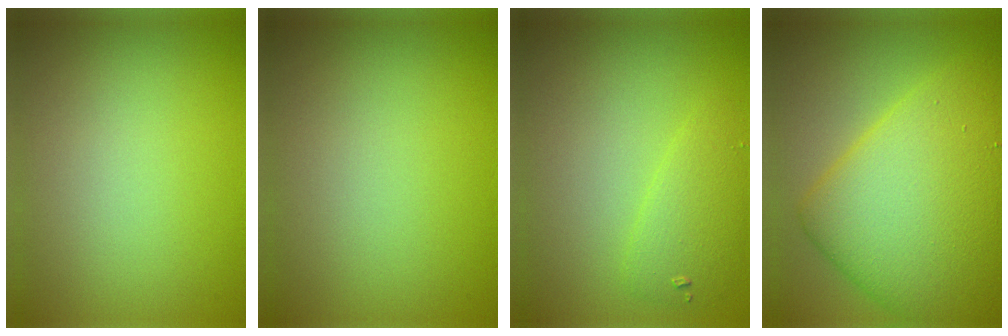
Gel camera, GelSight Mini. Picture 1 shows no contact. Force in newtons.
{"total": 0.0}
{"total": 2.4, "press": 2.4, "slide": 0.1}
{"total": 11.6, "press": 11.6, "slide": 0.3}